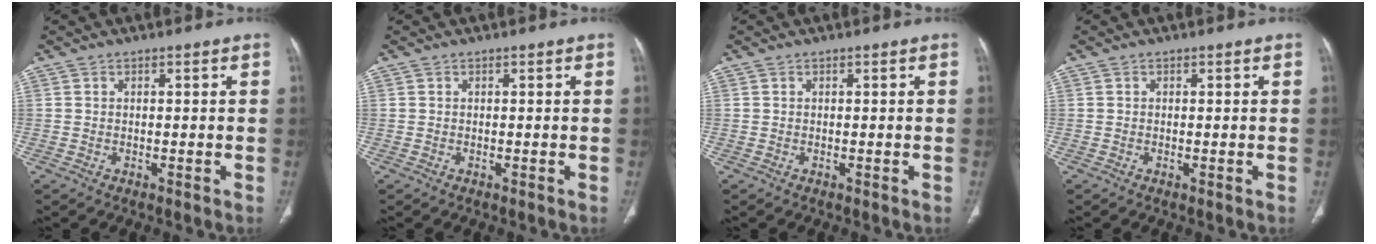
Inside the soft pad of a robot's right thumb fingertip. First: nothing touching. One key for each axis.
{"total": 0.0}
{"total": 0.0}
{"total": 0.0}